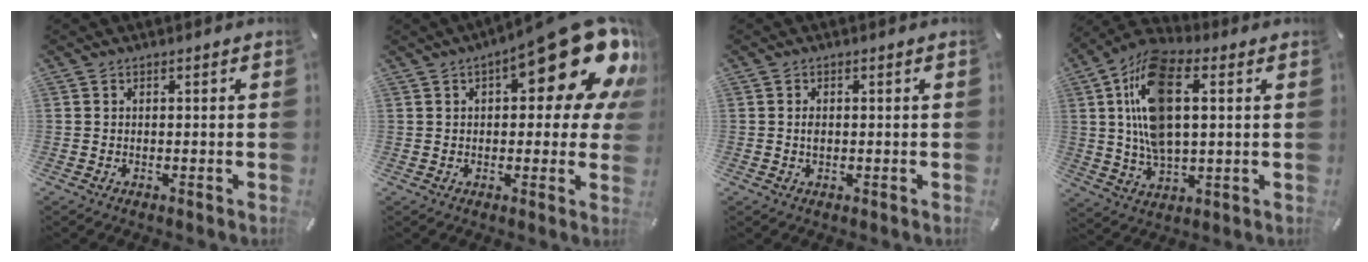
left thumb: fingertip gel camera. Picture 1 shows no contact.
{"total": 21.3, "force": [9.2, 8.3, 17.3], "torque": [-0.220, -0.057, 0.145]}
{"total": 1.5, "force": [0.0, 0.9, 1.2], "torque": [-0.026, 0.001, -0.002]}
{"total": 16.3, "force": [3.7, 8.5, 13.4], "torque": [-0.289, -0.001, 0.065]}